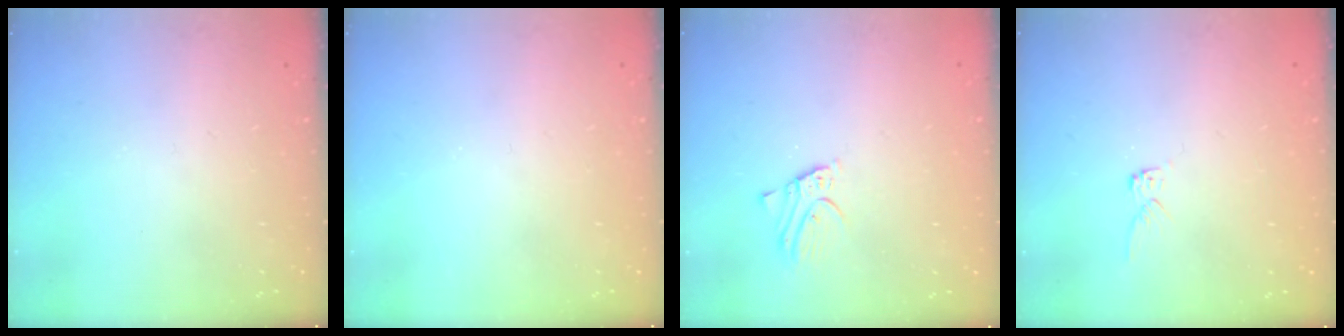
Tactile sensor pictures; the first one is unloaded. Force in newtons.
{"total": 0.0}
{"total": 3.1, "press": 3.1, "slide": 0.2}
{"total": 2.6, "press": 2.6, "slide": 0.1}